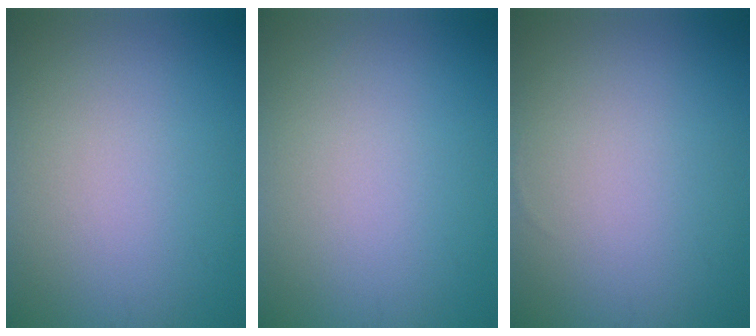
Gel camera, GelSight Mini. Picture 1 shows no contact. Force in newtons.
{"total": 0.0}
{"total": 0.0}